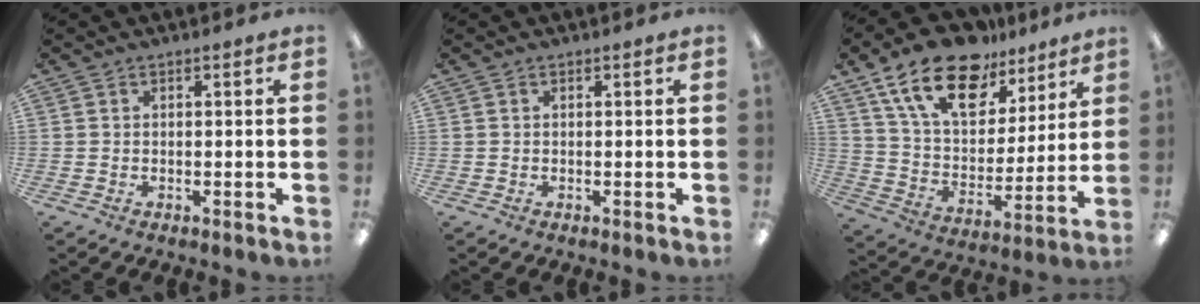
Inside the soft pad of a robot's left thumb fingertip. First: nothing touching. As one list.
[{"total": 0.0}, {"total": 19.9, "force": [13.2, 10.5, 10.4], "torque": [-0.189, -0.067, 0.236]}]